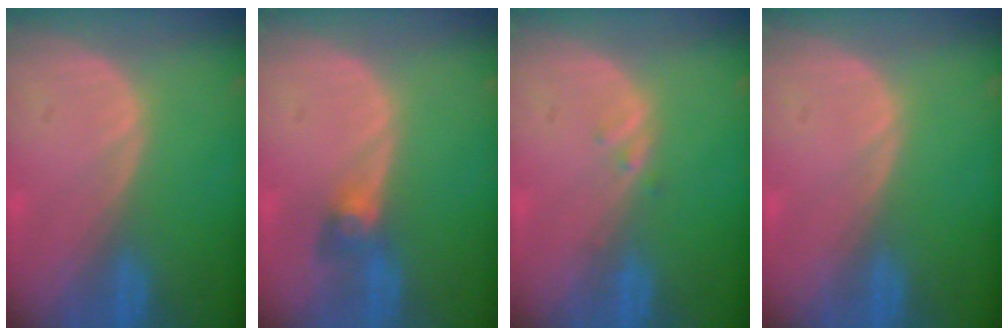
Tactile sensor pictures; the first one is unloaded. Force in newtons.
{"total": 3.1, "press": 2.7, "slide": 1.5}
{"total": 0.8, "press": 0.8, "slide": 0.1}
{"total": 0.0}